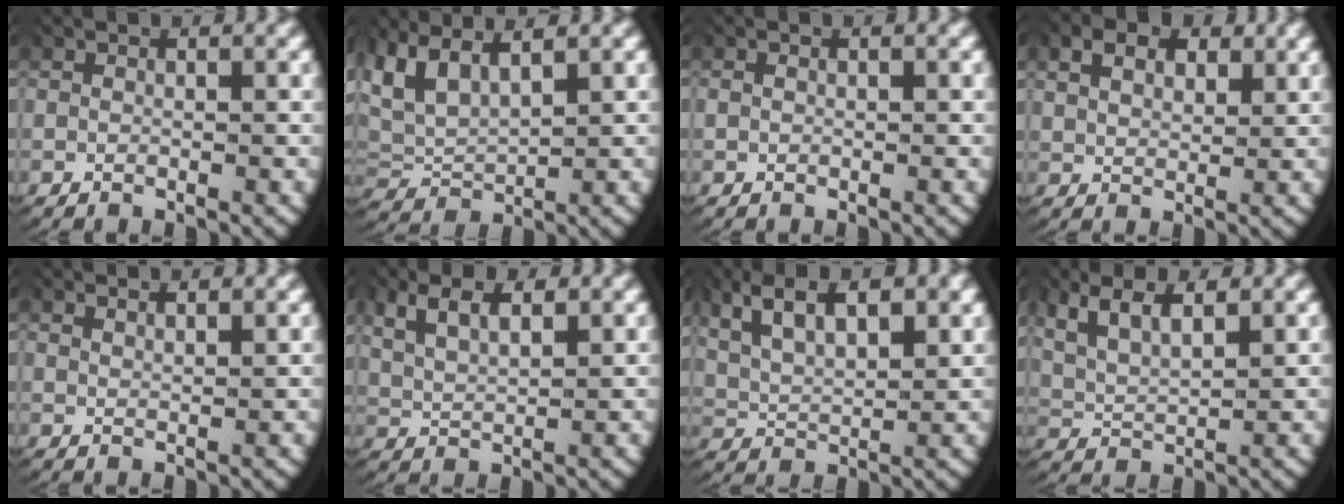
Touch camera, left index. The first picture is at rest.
{"total": 6.1, "force": [1.6, 4.5, 3.7], "torque": [-0.113, -0.009, 0.032]}
{"total": 0.6, "force": [0.2, 0.3, 0.5], "torque": [-0.011, 0.002, 0.002]}
{"total": 2.9, "force": [1.8, 1.6, 1.5], "torque": [-0.029, -0.007, 0.039]}
{"total": 2.1, "force": [2.0, -0.2, 0.4], "torque": [-0.012, -0.004, 0.038]}
{"total": 4.4, "force": [2.1, 2.9, 2.7], "torque": [-0.067, -0.002, 0.039]}
{"total": 7.5, "force": [3.2, 5.0, 4.6], "torque": [-0.099, 0.008, 0.049]}
{"total": 5.9, "force": [2.6, 4.0, 3.5], "torque": [-0.083, -0.001, 0.044]}